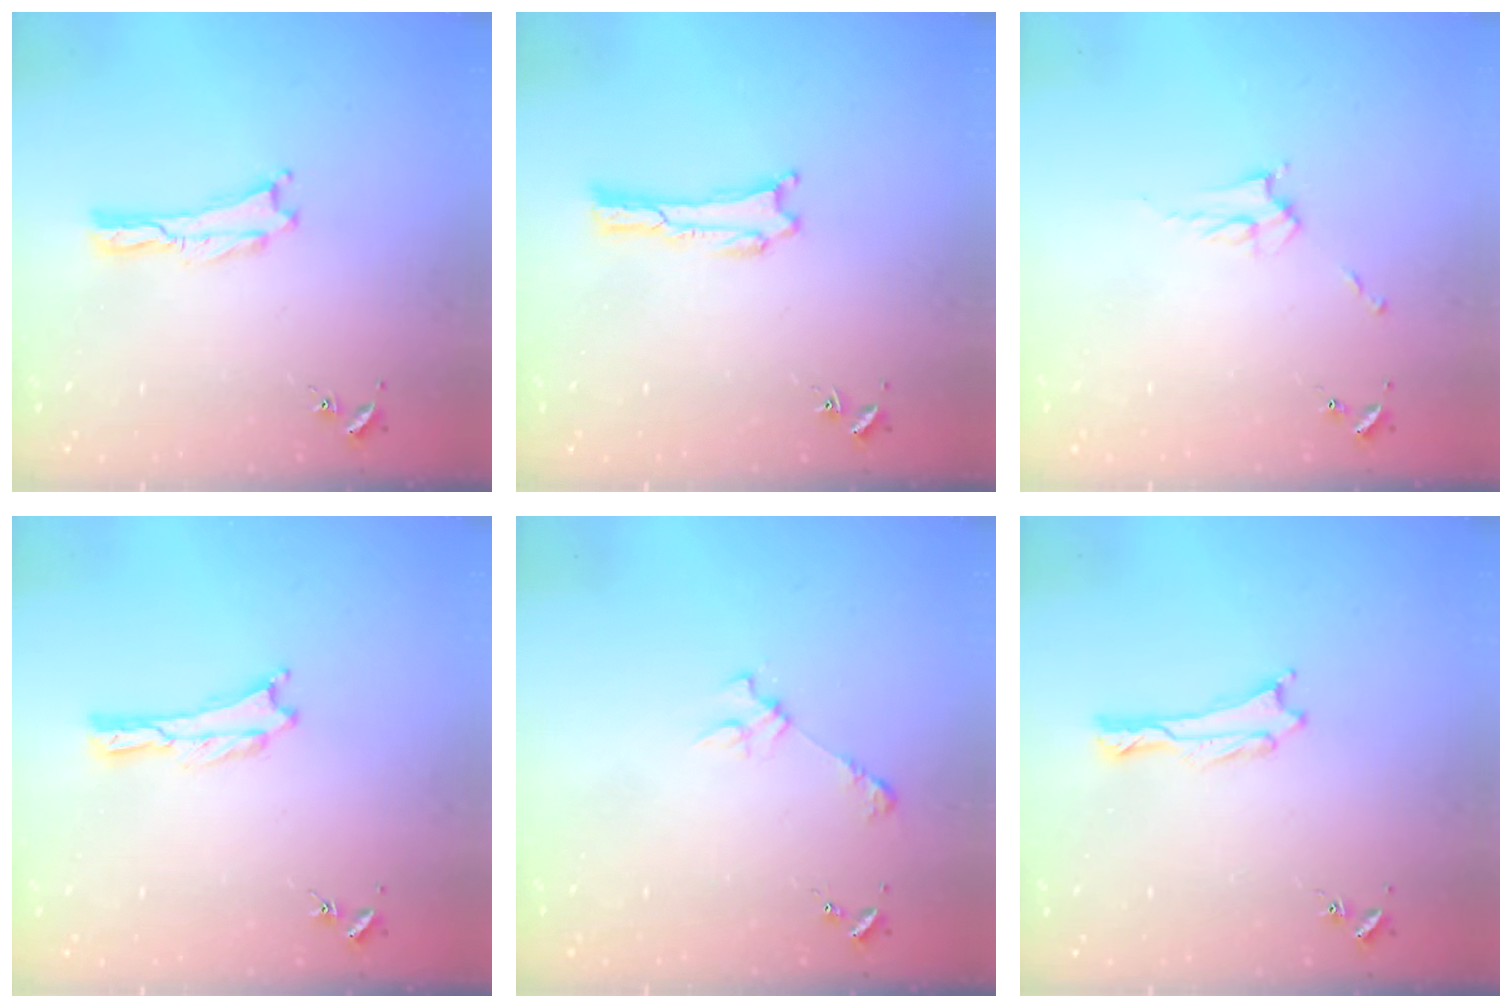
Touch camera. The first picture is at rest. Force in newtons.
{"total": 0.0}
{"total": 2.9, "press": 2.9, "slide": 0.4}
{"total": 0.0}
{"total": 2.4, "press": 2.4, "slide": 0.3}
{"total": 0.0}